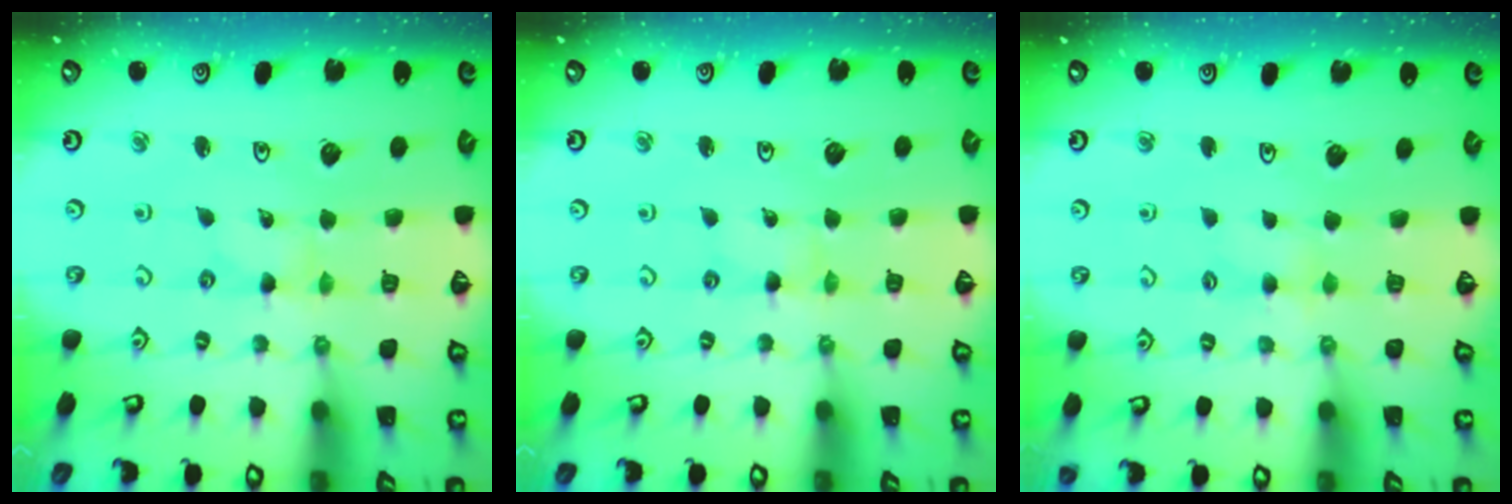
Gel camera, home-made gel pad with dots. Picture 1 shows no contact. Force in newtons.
{"total": 0.6, "press": 0.6, "slide": 0.1}
{"total": 2.7, "press": 2.6, "slide": 0.5}